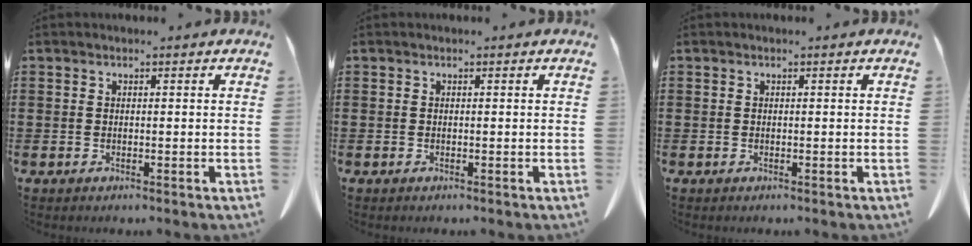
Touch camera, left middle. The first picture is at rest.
{"total": 0.0}
{"total": 0.0}